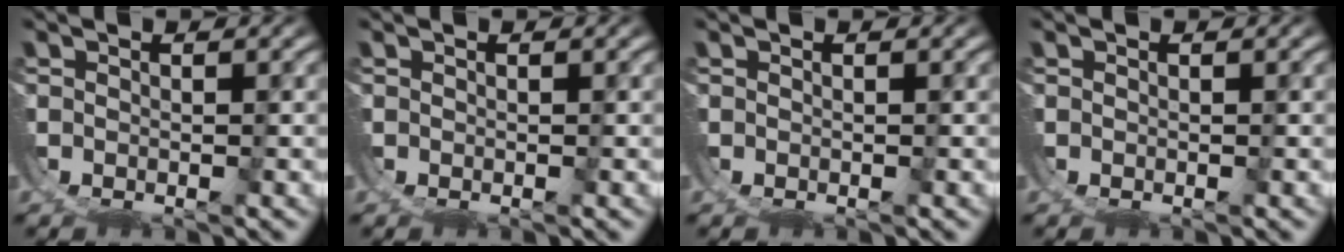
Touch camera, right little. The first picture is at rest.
{"total": 0.0}
{"total": 0.0}
{"total": 0.0}